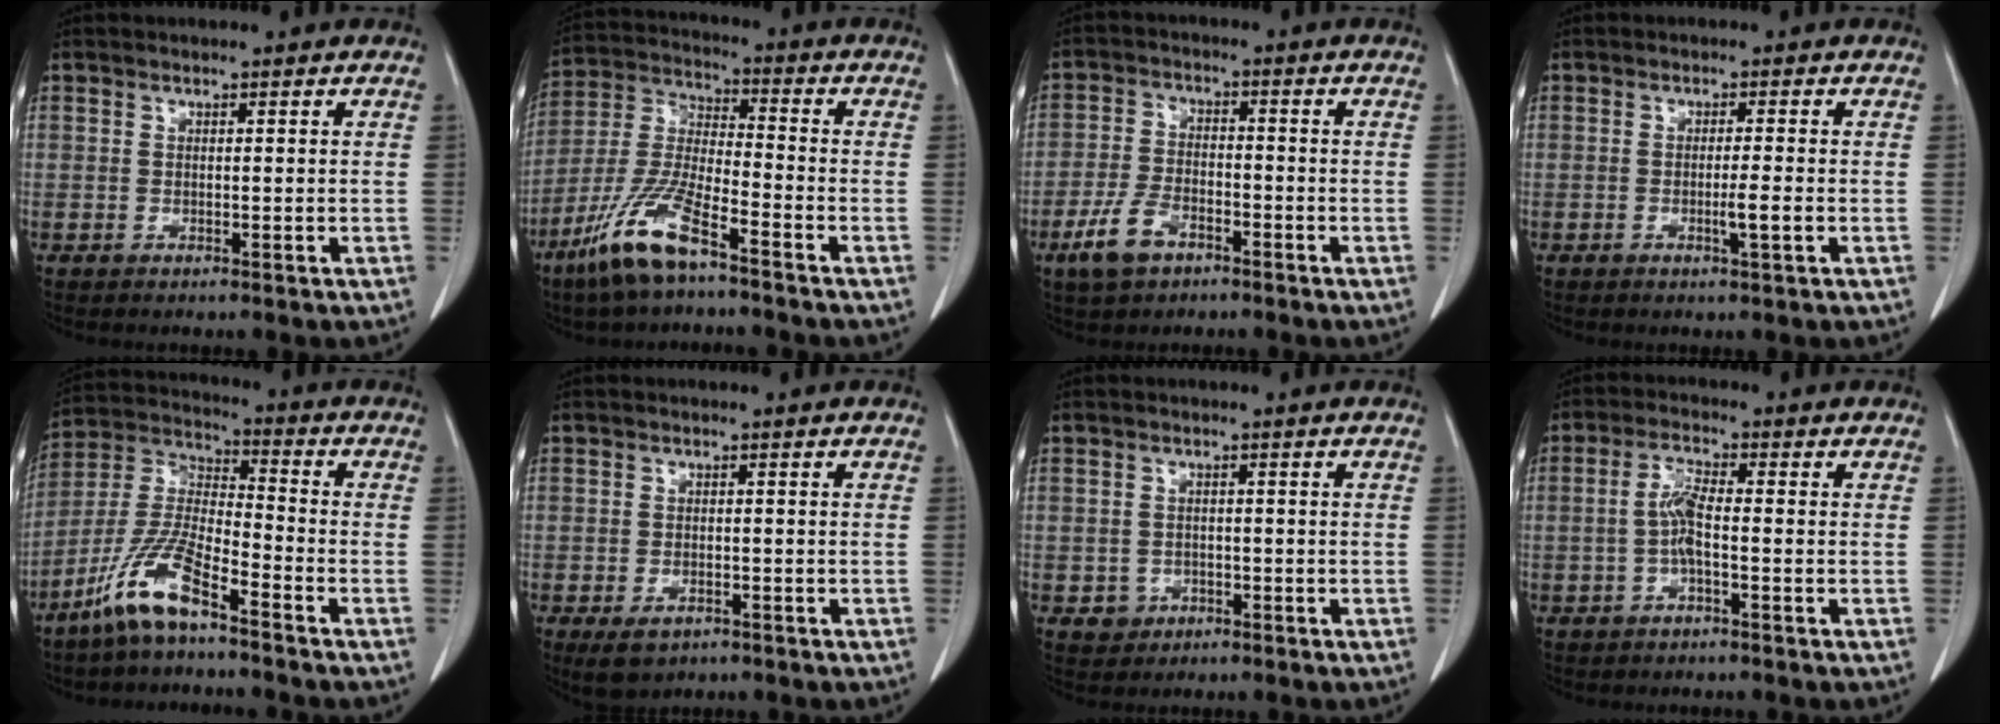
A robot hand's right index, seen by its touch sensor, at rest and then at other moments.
{"total": 11.7, "force": [-7.7, 1.8, 8.7], "torque": [-0.194, -0.022, -0.155]}
{"total": 6.6, "force": [-4.0, 3.2, 4.2], "torque": [-0.096, -0.001, -0.073]}
{"total": 2.7, "force": [-0.8, -0.2, 2.6], "torque": [-0.045, -0.005, -0.013]}
{"total": 10.9, "force": [-7.4, 1.5, 7.9], "torque": [-0.174, -0.013, -0.152]}
{"total": 3.9, "force": [-2.4, 2.1, 2.2], "torque": [-0.043, -0.006, -0.030]}
{"total": 2.5, "force": [-1.0, 2.3, 0.2], "torque": [0.003, 0.011, -0.011]}
{"total": 4.1, "force": [-0.8, 0.6, 3.9], "torque": [-0.084, 0.006, -0.018]}